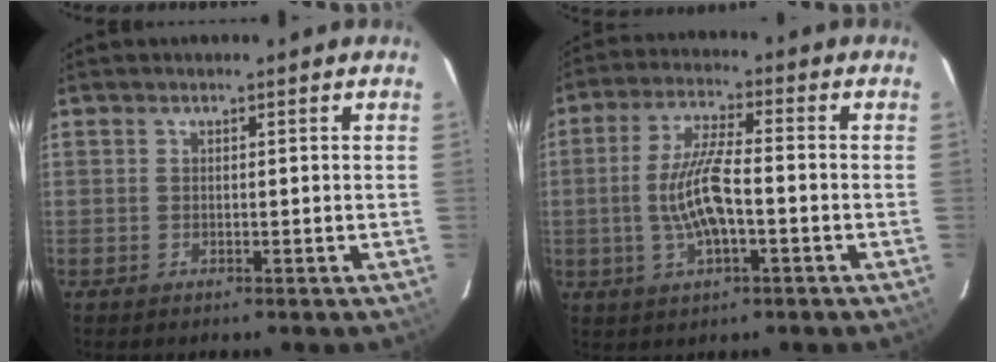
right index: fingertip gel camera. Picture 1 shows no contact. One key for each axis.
{"total": 9.7, "fx": -2.1, "fy": 2.3, "fz": 9.1, "tx": -0.182, "ty": -0.002, "tz": -0.038}